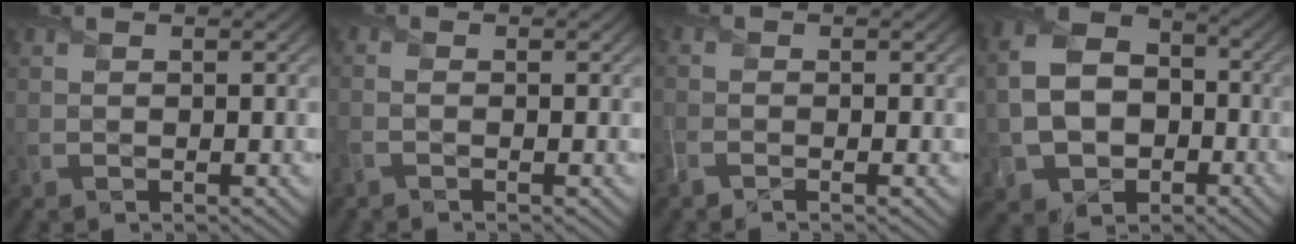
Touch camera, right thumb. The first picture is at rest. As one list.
[{"total": 1.2, "force": [-0.8, 0.2, 0.9], "torque": [-0.022, -0.004, -0.024]}, {"total": 1.7, "force": [-1.2, 0.4, 1.1], "torque": [-0.029, -0.008, -0.032]}, {"total": 11.7, "force": [-2.5, 8.8, 7.2], "torque": [-0.167, -0.025, -0.049]}]